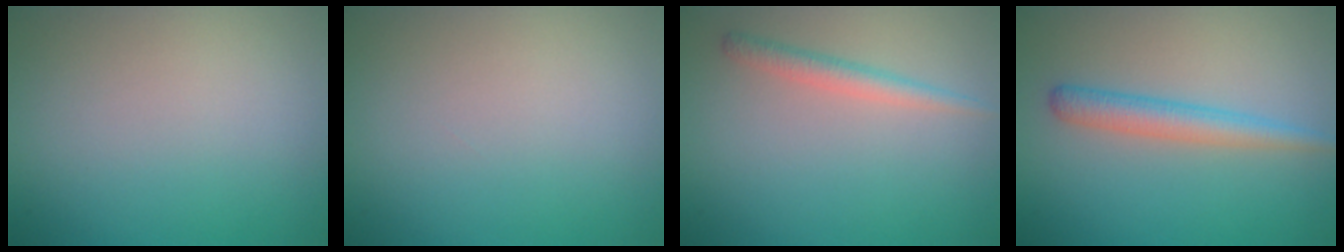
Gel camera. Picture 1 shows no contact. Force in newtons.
{"total": 0.0}
{"total": 1.8, "press": 1.8, "slide": 0.1}
{"total": 2.8, "press": 2.8, "slide": 0.2}